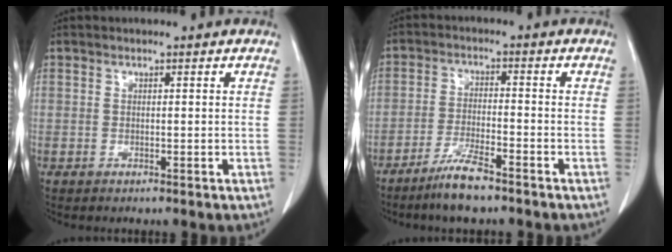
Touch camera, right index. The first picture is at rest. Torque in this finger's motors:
{"motor_torque": [0.05, -0.01, 0.06, 0.00]}